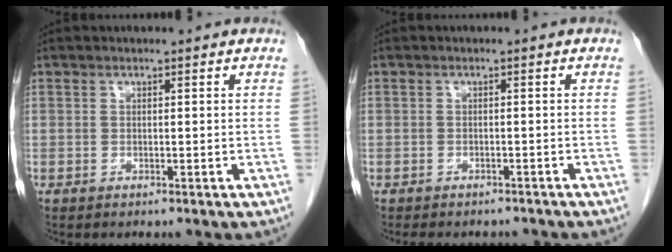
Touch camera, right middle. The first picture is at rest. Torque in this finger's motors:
{"motor_torque": [0.53, -0.61, -0.09, 0.01]}